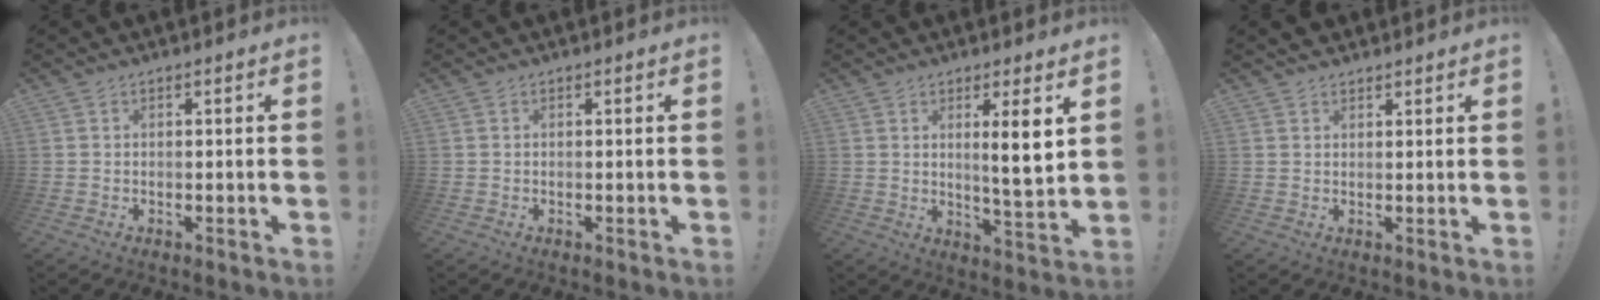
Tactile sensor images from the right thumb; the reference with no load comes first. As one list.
[{"total": 0.0}, {"total": 8.2, "force": [2.7, 0.4, 7.7], "torque": [-0.108, -0.023, 0.034]}, {"total": 2.3, "force": [2.0, 1.0, 0.3], "torque": [0.009, -0.014, 0.036]}]